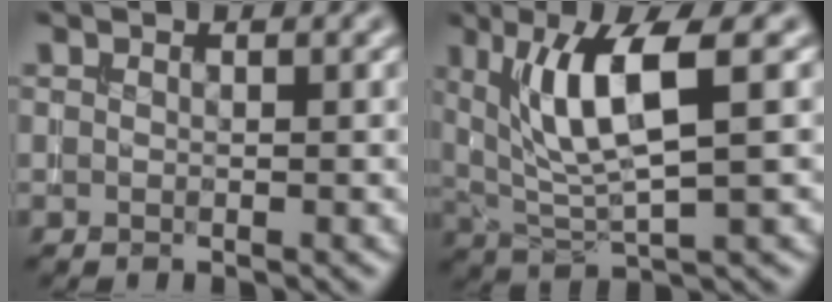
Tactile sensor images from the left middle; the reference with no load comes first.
{"total": 7.2, "force": [2.3, 1.8, 6.6], "torque": [-0.124, -0.003, 0.046]}